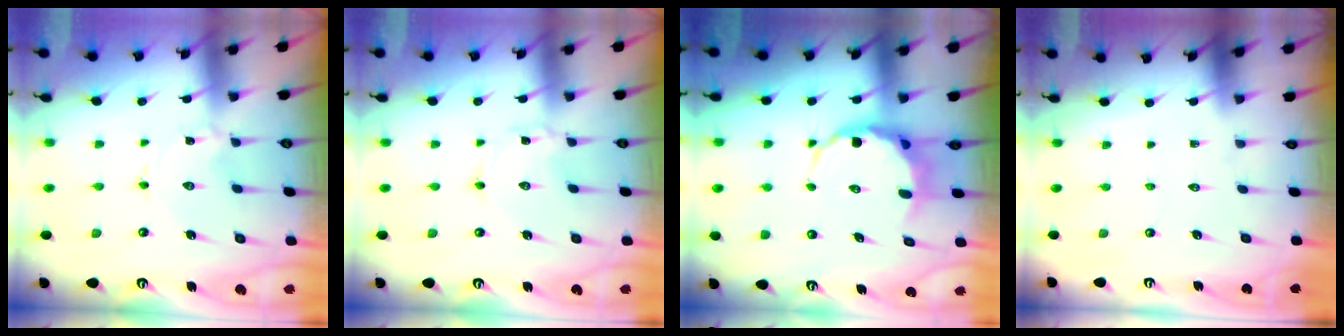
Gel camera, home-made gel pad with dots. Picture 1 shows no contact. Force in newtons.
{"total": 1.9, "press": 1.8, "slide": 0.3}
{"total": 6.9, "press": 6.7, "slide": 1.8}
{"total": 0.0}